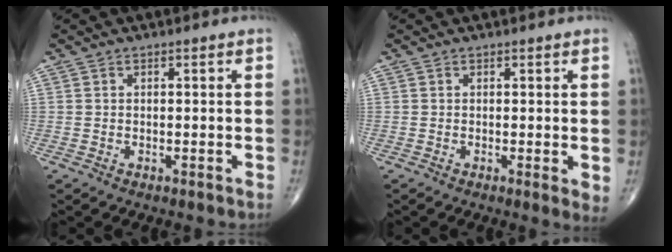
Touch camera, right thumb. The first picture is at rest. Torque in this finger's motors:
{"motor_torque": [-0.23, 0.29, 0.01, -0.03, 0.00]}